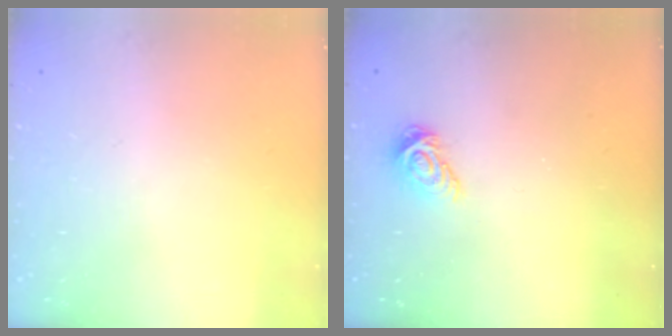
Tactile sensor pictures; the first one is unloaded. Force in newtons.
{"total": 7.4, "press": 7.4, "slide": 0.2}